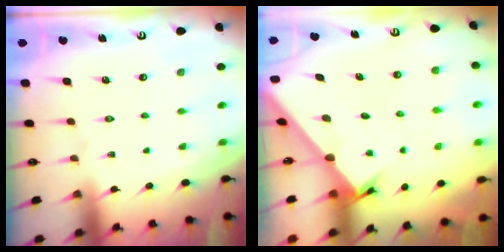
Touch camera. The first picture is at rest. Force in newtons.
{"total": 1.9, "press": 1.9, "slide": 0.2}